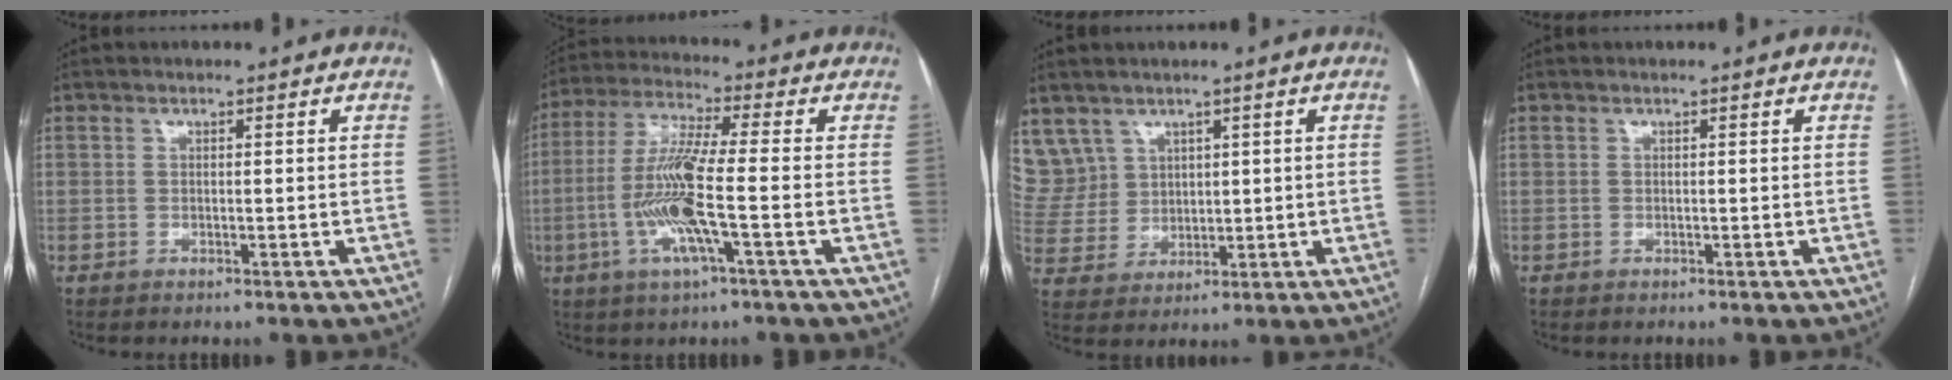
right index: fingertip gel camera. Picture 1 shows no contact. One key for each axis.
{"total": 11.8, "fx": -2.6, "fy": 0.2, "fz": 11.5, "tx": -0.237, "ty": -0.005, "tz": -0.059}
{"total": 8.9, "fx": 5.3, "fy": 7.0, "fz": 0.8, "tx": -0.033, "ty": 0.033, "tz": 0.127}
{"total": 0.0}